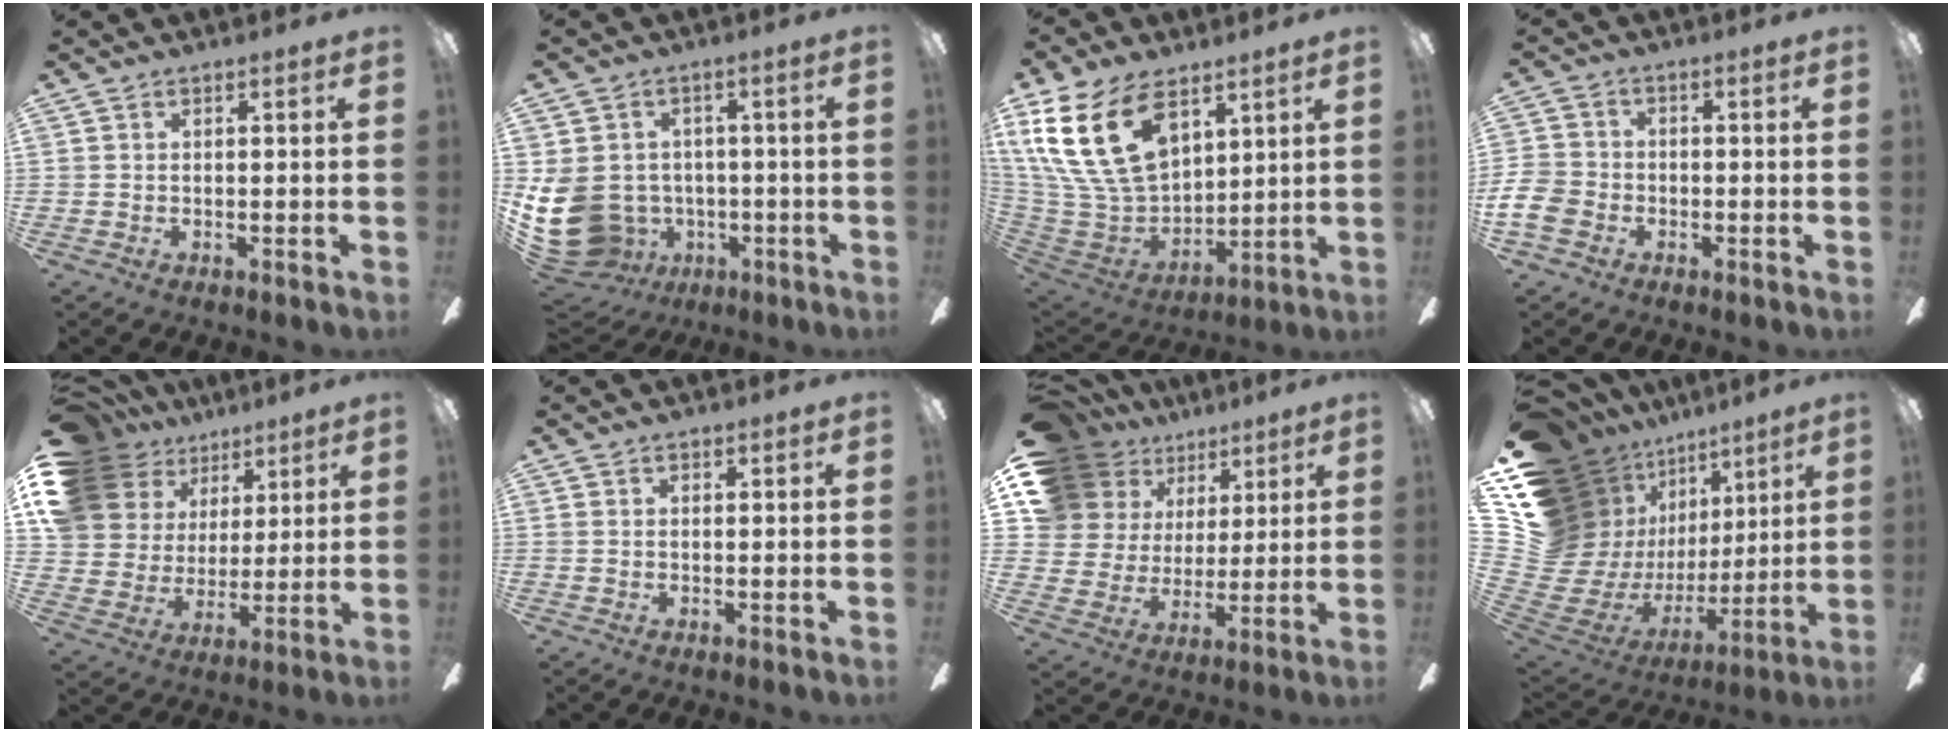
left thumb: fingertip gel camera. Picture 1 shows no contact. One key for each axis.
{"total": 13.8, "fx": -2.6, "fy": 11.9, "fz": 6.5, "tx": -0.164, "ty": 0.009, "tz": -0.040}
{"total": 24.1, "fx": 11.4, "fy": 15.0, "fz": 15.1, "tx": -0.334, "ty": -0.047, "tz": 0.207}
{"total": 7.2, "fx": -2.8, "fy": 5.8, "fz": 3.3, "tx": -0.084, "ty": 0.022, "tz": -0.052}
{"total": 18.6, "fx": 11.0, "fy": 13.2, "fz": 7.3, "tx": -0.156, "ty": -0.054, "tz": 0.216}
{"total": 0.5, "fx": 0.1, "fy": 0.5, "fz": 0.1, "tx": 0.007, "ty": -0.001, "tz": 0.000}
{"total": 16.8, "fx": 10.7, "fy": 11.9, "fz": 5.3, "tx": -0.120, "ty": -0.058, "tz": 0.215}
{"total": 20.4, "fx": 8.9, "fy": 15.8, "fz": 9.2, "tx": -0.197, "ty": -0.106, "tz": 0.218}